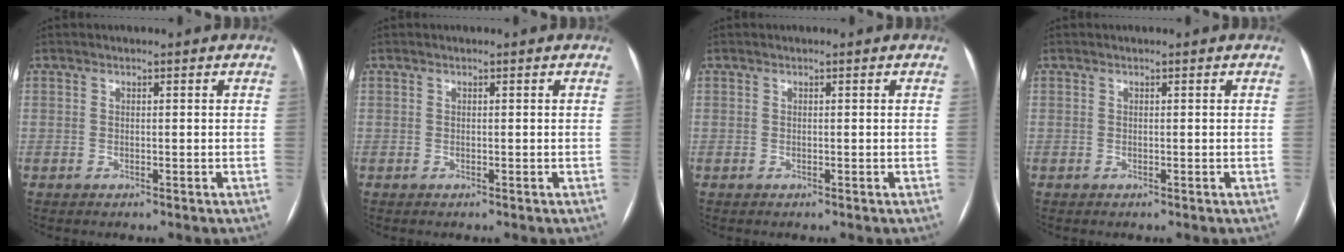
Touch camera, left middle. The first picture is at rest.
{"total": 0.0}
{"total": 0.0}
{"total": 0.0}